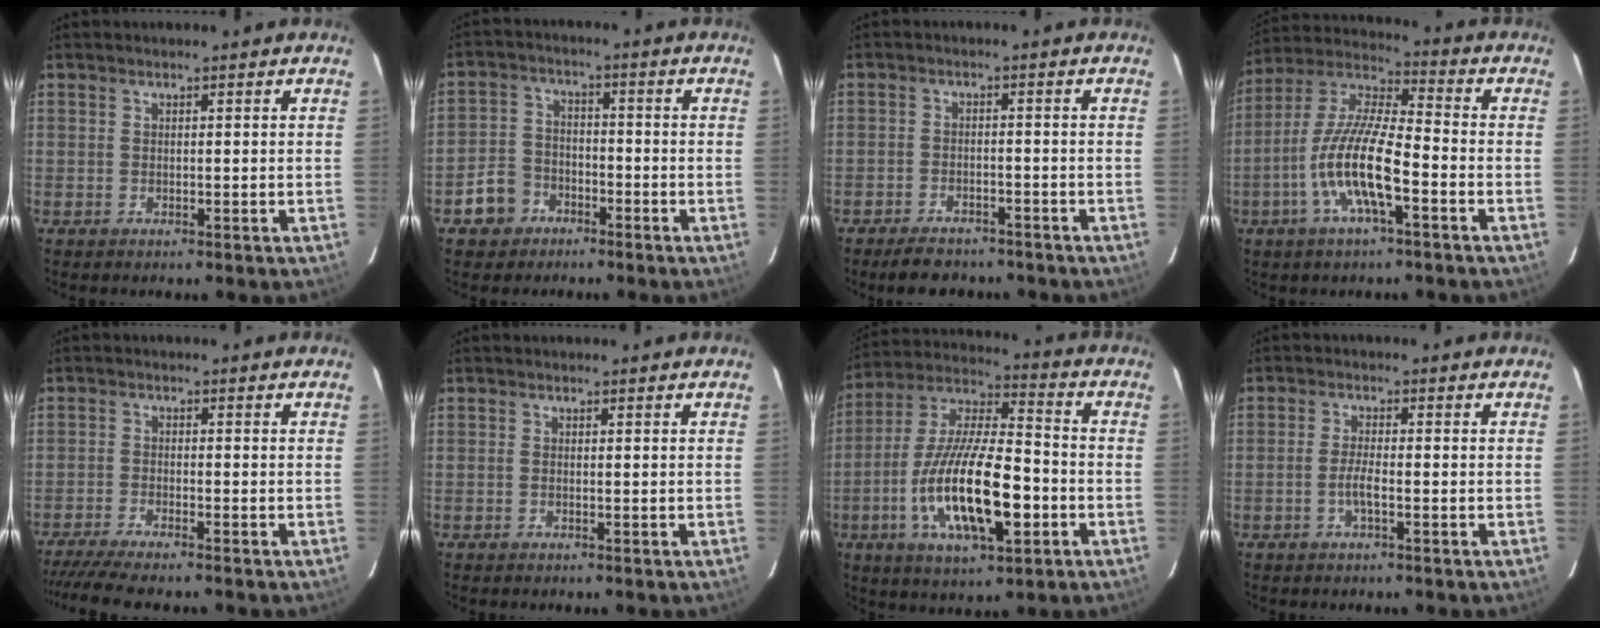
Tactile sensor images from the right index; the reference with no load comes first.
{"total": 6.9, "force": [-4.1, 5.3, 1.6], "torque": [-0.051, 0.022, -0.065]}
{"total": 7.4, "force": [-6.2, 3.0, 2.8], "torque": [-0.069, -0.001, -0.090]}
{"total": 13.9, "force": [-5.3, 3.2, 12.4], "torque": [-0.251, -0.005, -0.104]}
{"total": 8.3, "force": [-7.3, 0.1, 4.0], "torque": [-0.097, -0.025, -0.126]}
{"total": 0.0}
{"total": 20.1, "force": [-6.0, 6.6, 18.0], "torque": [-0.349, -0.012, -0.103]}
{"total": 2.6, "force": [-1.1, 0.4, 2.3], "torque": [-0.048, -0.001, -0.022]}